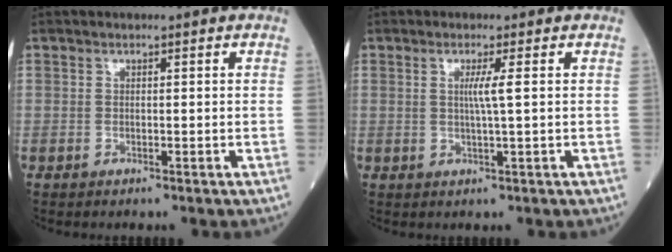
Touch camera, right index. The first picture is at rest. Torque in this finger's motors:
{"motor_torque": [0.03, -0.01, 0.02, 0.07]}